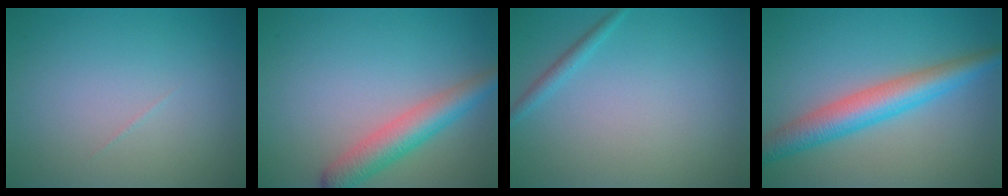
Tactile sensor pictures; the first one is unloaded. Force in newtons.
{"total": 4.2, "press": 4.2, "slide": 0.2}
{"total": 1.1, "press": 1.1, "slide": 0.0}
{"total": 5.4, "press": 5.4, "slide": 0.0}